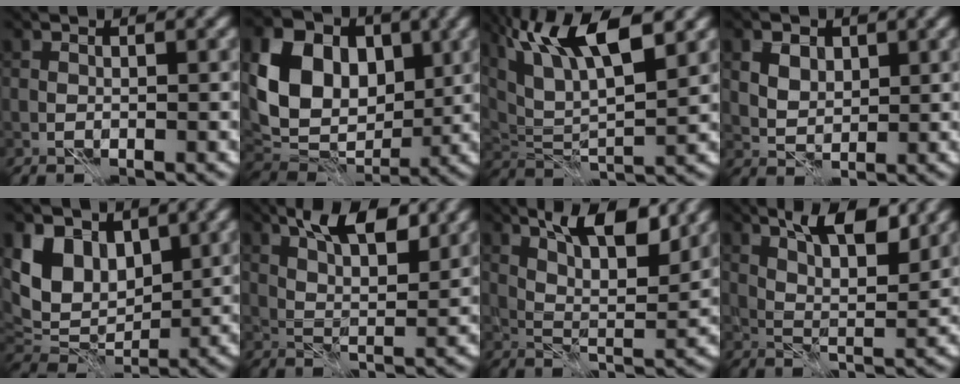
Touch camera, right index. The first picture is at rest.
{"total": 10.2, "force": [2.6, 7.6, 6.4], "torque": [-0.124, 0.002, 0.037]}
{"total": 9.3, "force": [5.5, 2.7, 7.1], "torque": [-0.136, 0.009, 0.096]}
{"total": 3.4, "force": [1.7, 2.3, 1.8], "torque": [-0.040, 0.005, 0.030]}
{"total": 6.3, "force": [3.1, 4.3, 3.3], "torque": [-0.068, -0.007, 0.047]}
{"total": 6.3, "force": [3.8, 2.3, 4.4], "torque": [-0.067, 0.007, 0.061]}
{"total": 7.7, "force": [4.7, 2.2, 5.7], "torque": [-0.089, 0.005, 0.073]}
{"total": 6.8, "force": [4.2, 2.1, 5.0], "torque": [-0.073, 0.003, 0.065]}